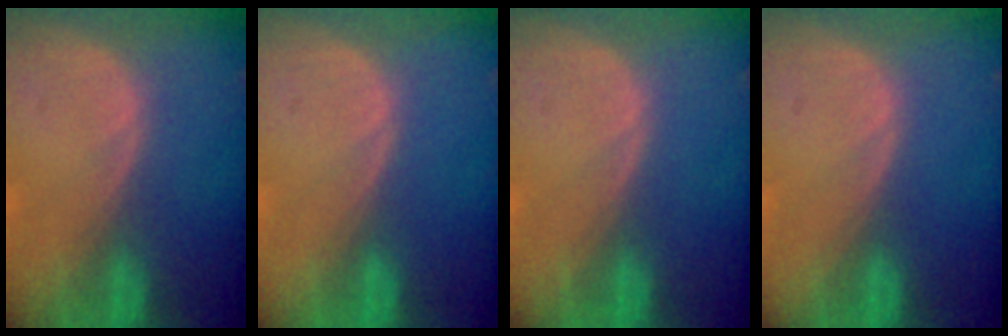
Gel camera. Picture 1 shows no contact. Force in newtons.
{"total": 0.0}
{"total": 0.0}
{"total": 0.0}